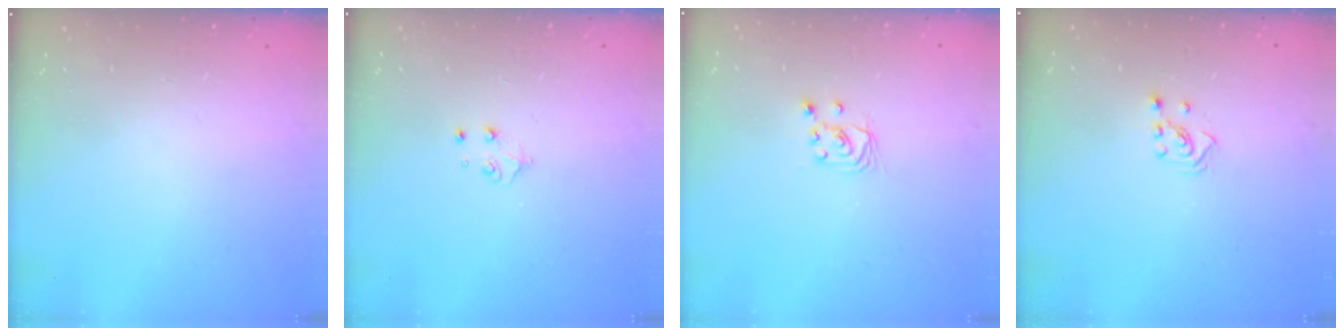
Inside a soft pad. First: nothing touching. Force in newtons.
{"total": 4.5, "press": 4.5, "slide": 0.6}
{"total": 2.4, "press": 2.4, "slide": 0.2}
{"total": 2.3, "press": 2.2, "slide": 0.8}